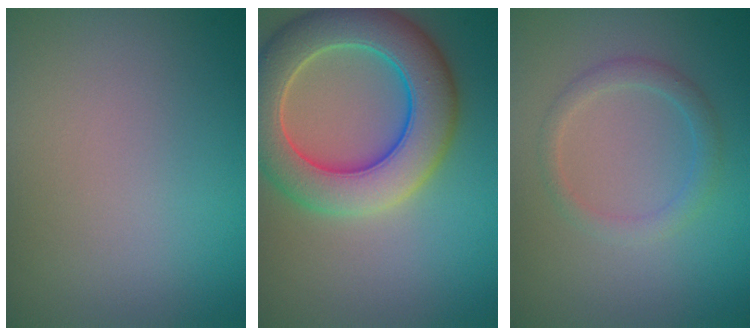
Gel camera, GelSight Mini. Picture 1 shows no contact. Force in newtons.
{"total": 9.0, "press": 9.0, "slide": 0.7}
{"total": 1.9, "press": 1.9, "slide": 0.2}